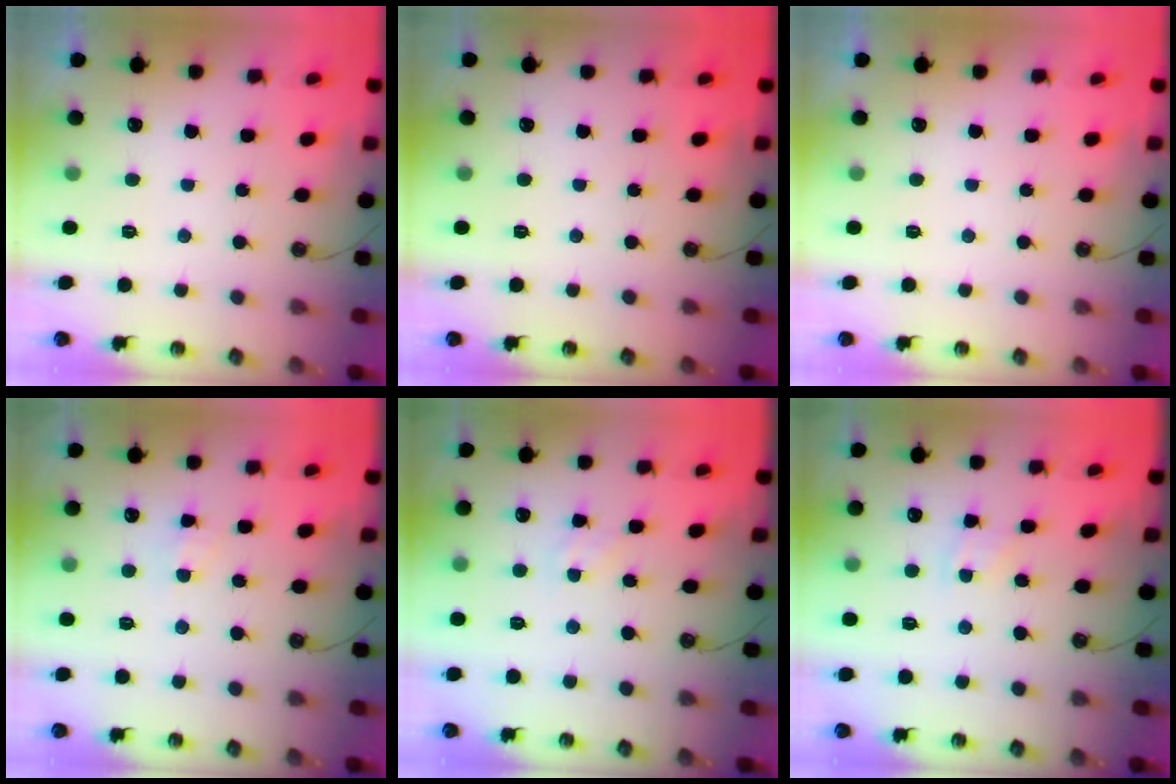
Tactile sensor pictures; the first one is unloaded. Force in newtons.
{"total": 0.0}
{"total": 0.0}
{"total": 4.2, "press": 4.1, "slide": 0.6}
{"total": 0.9, "press": 0.9, "slide": 0.2}
{"total": 4.9, "press": 4.9, "slide": 0.6}